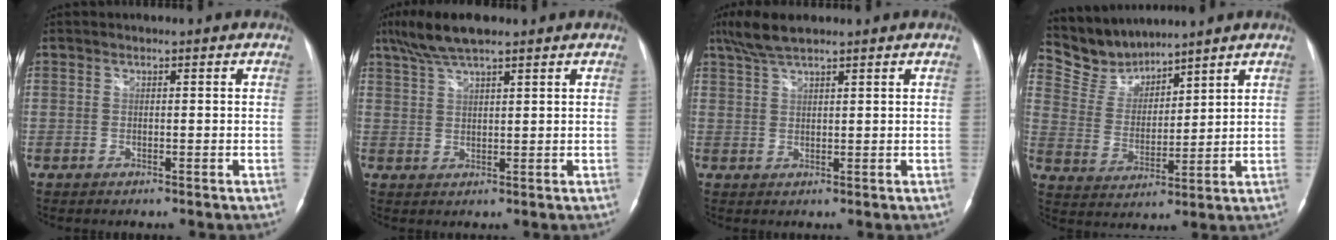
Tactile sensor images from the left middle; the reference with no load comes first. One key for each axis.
{"total": 7.2, "fx": 5.4, "fy": 1.2, "fz": 4.6, "tx": -0.093, "ty": 0.023, "tz": 0.098}
{"total": 4.8, "fx": 3.9, "fy": 0.7, "fz": 2.8, "tx": -0.065, "ty": 0.016, "tz": 0.077}
{"total": 4.0, "fx": 3.7, "fy": 1.3, "fz": -0.7, "tx": 0.013, "ty": 0.008, "tz": 0.079}